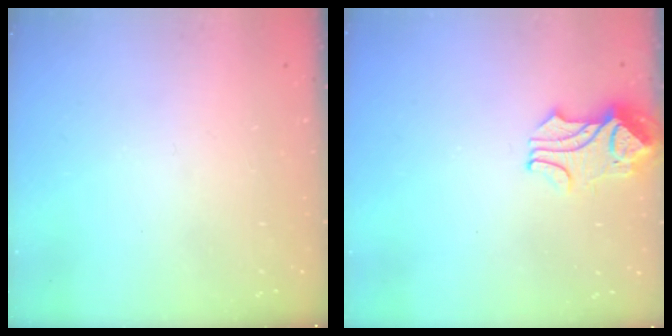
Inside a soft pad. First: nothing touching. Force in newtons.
{"total": 2.3, "press": 2.2, "slide": 0.7}